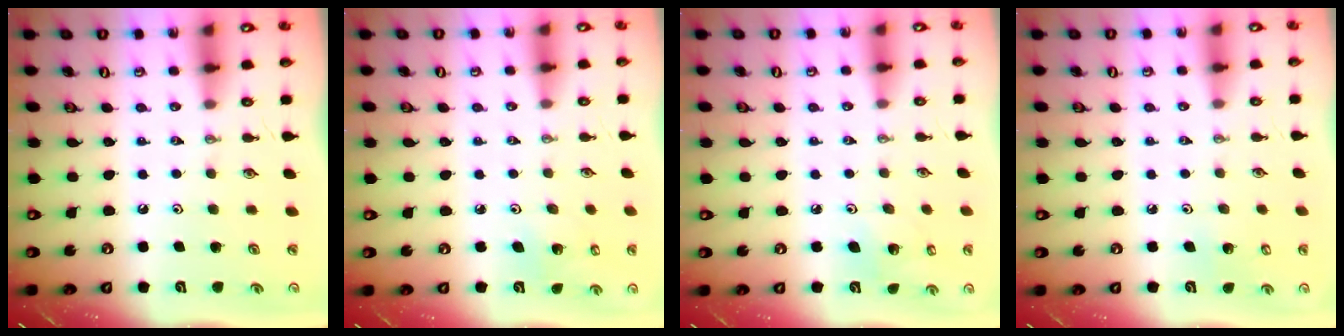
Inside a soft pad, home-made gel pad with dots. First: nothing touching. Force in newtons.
{"total": 4.5, "press": 4.5, "slide": 0.4}
{"total": 5.0, "press": 4.4, "slide": 2.3}
{"total": 3.6, "press": 3.5, "slide": 0.3}